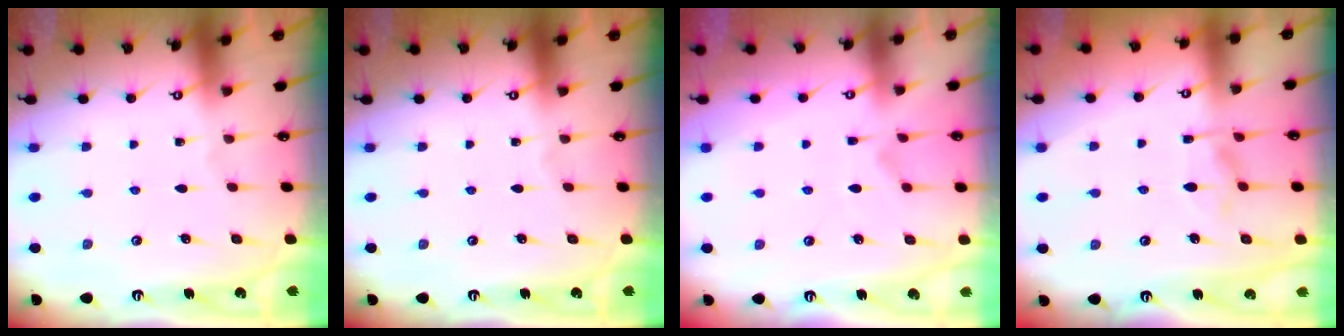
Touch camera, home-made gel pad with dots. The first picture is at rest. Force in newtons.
{"total": 0.0}
{"total": 3.7, "press": 3.5, "slide": 1.2}
{"total": 2.9, "press": 2.6, "slide": 1.3}